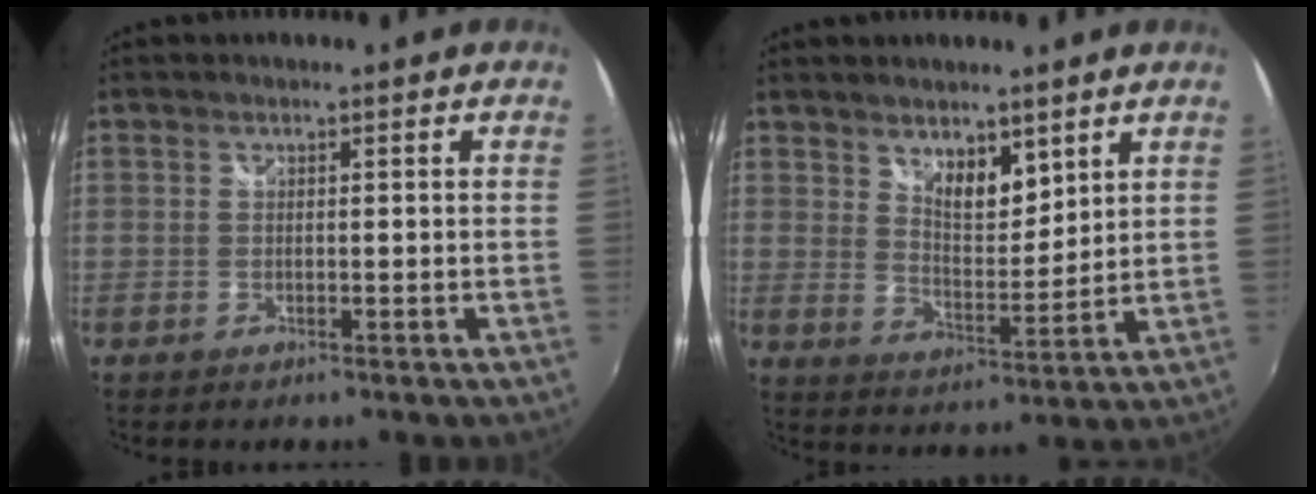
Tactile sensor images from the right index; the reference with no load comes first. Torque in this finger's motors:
{"motor_torque": [0.24, 0.14, 0.11, 0.03]}